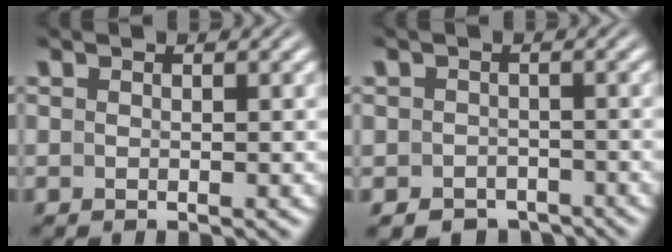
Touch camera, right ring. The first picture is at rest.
{"total": 5.3, "force": [-4.1, 3.4, 0.6], "torque": [-0.010, -0.022, -0.064]}